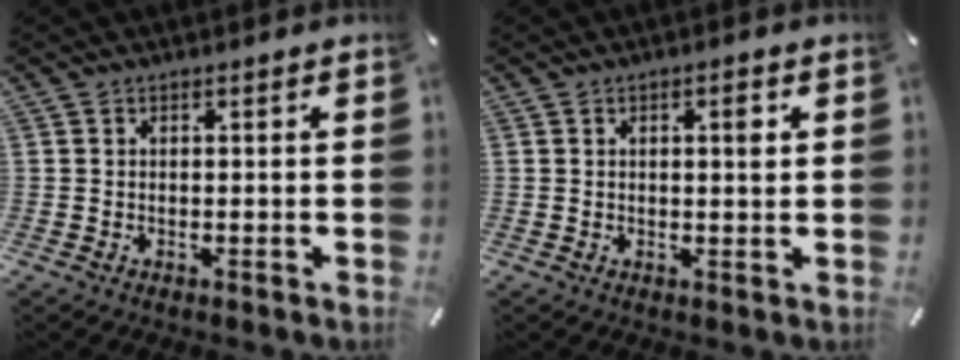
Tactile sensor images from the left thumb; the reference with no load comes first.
{"total": 2.8, "force": [0.8, 0.9, 2.5], "torque": [-0.027, -0.003, 0.006]}